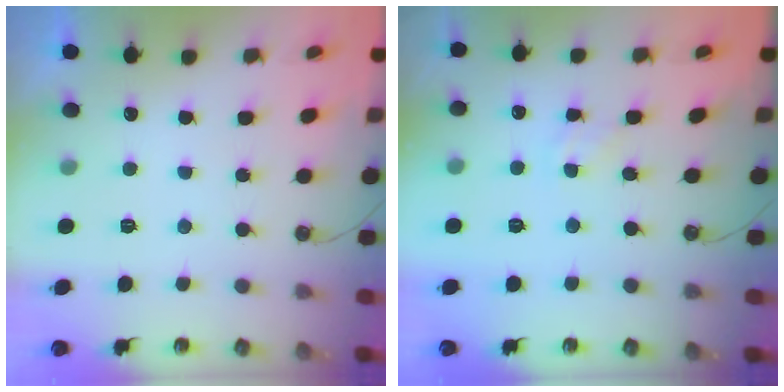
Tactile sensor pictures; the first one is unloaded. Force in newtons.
{"total": 1.7, "press": 1.7, "slide": 0.3}